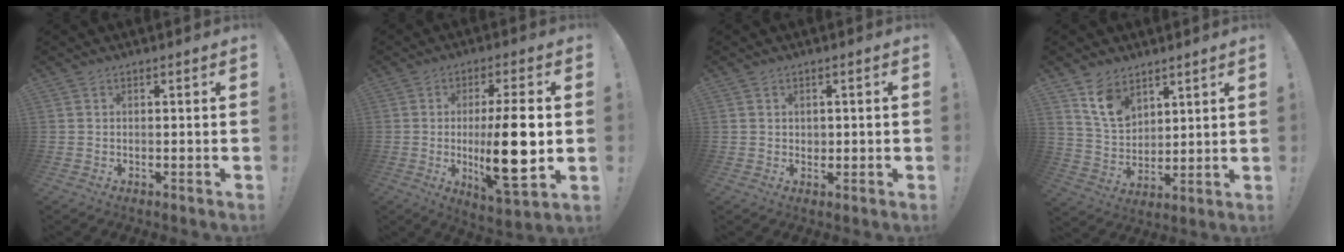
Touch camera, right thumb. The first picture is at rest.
{"total": 17.2, "force": [-0.6, 4.7, 16.6], "torque": [-0.259, -0.013, -0.010]}
{"total": 1.6, "force": [0.7, 1.4, 0.1], "torque": [0.006, 0.002, 0.010]}
{"total": 11.1, "force": [7.4, 6.9, 4.5], "torque": [-0.088, -0.038, 0.147]}